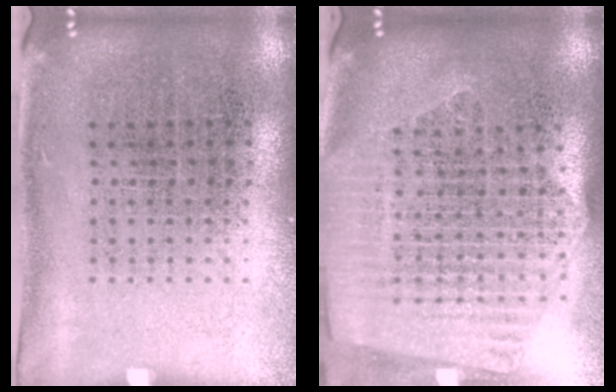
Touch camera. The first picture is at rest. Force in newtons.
{"total": 2.5, "press": 2.2, "slide": 1.1}